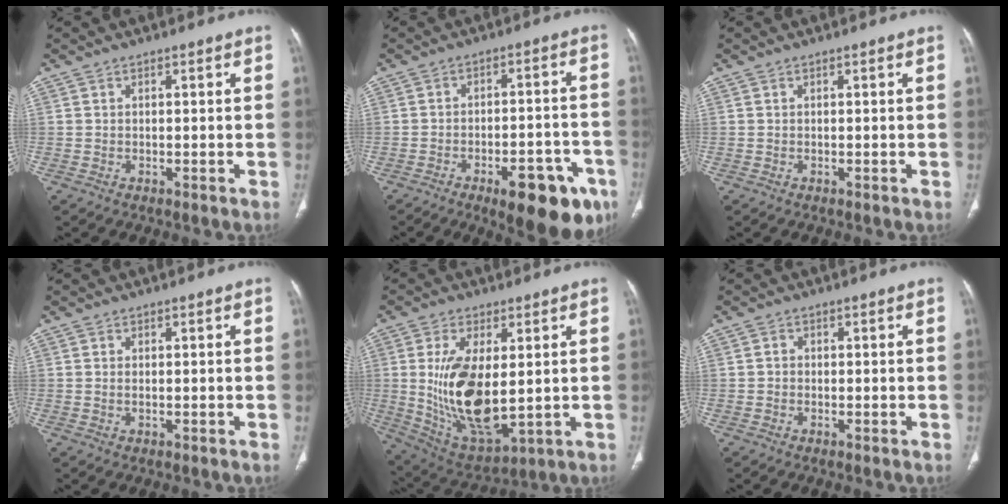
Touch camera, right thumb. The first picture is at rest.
{"total": 15.2, "force": [-8.0, 5.9, 11.5], "torque": [-0.108, 0.041, -0.098]}
{"total": 0.0}
{"total": 0.6, "force": [0.1, 0.2, 0.5], "torque": [-0.015, 0.001, 0.005]}
{"total": 16.7, "force": [1.1, 7.7, 14.7], "torque": [-0.273, -0.025, 0.043]}
{"total": 1.0, "force": [-0.1, 1.0, 0.3], "torque": [-0.002, 0.003, -0.004]}